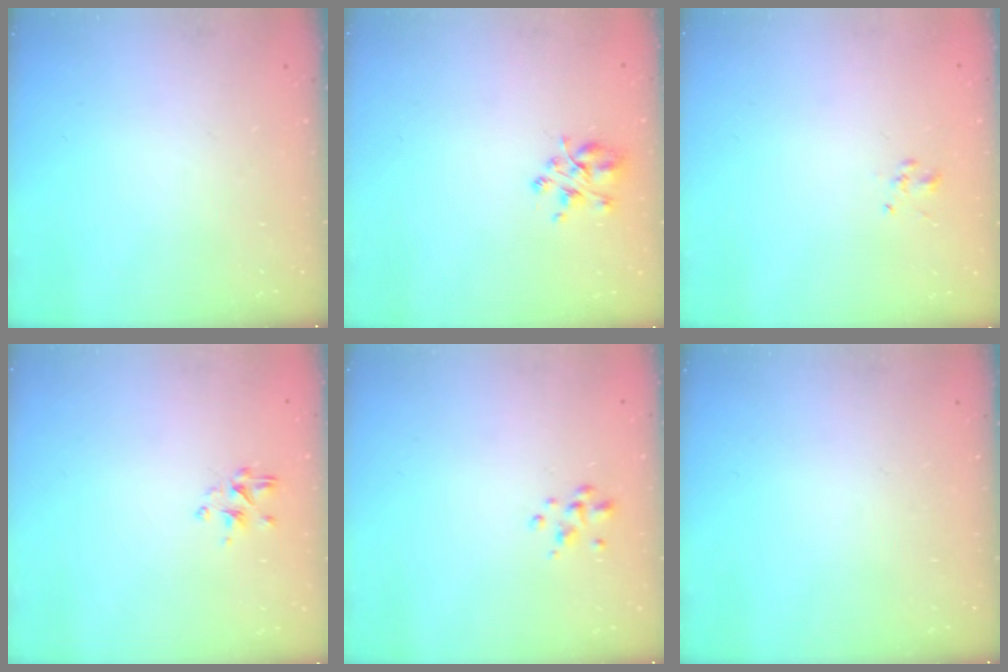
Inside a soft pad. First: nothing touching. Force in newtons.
{"total": 4.5, "press": 4.4, "slide": 0.9}
{"total": 0.9, "press": 0.7, "slide": 0.6}
{"total": 2.3, "press": 2.1, "slide": 0.7}
{"total": 2.1, "press": 2.1, "slide": 0.1}
{"total": 0.0}